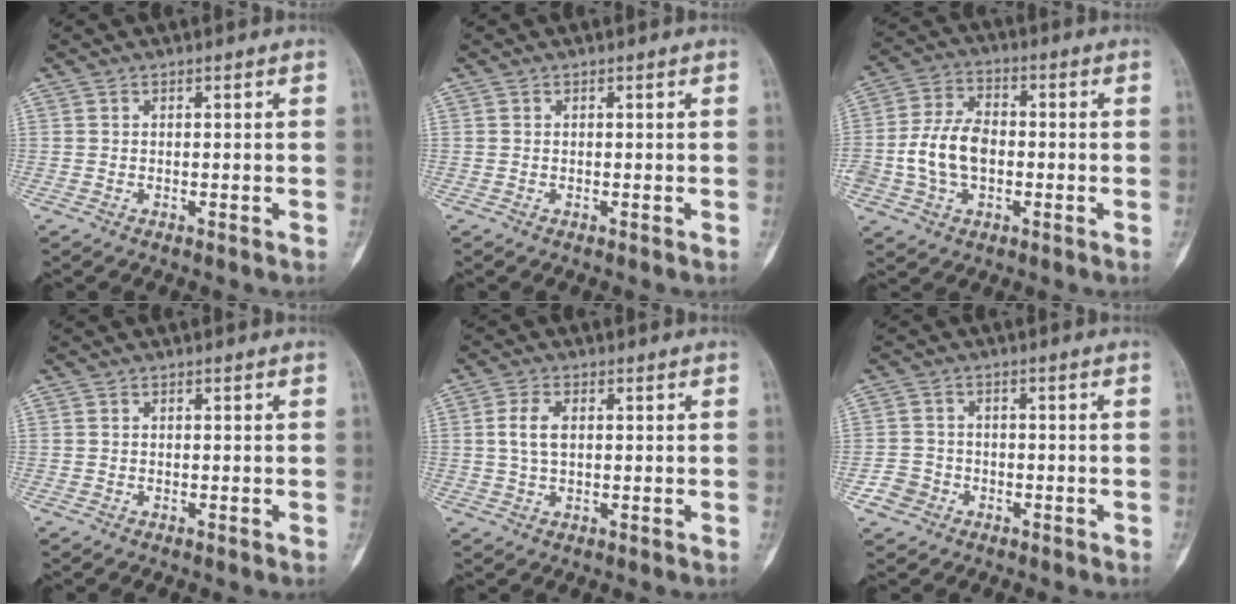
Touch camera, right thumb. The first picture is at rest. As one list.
[{"total": 0.0}, {"total": 10.3, "force": [-1.4, 6.6, 7.7], "torque": [-0.147, 0.025, -0.034]}, {"total": 0.0}, {"total": 4.0, "force": [0.7, 2.1, 3.4], "torque": [-0.077, 0.003, 0.011]}, {"total": 3.7, "force": [-1.9, 3.2, 0.5], "torque": [0.003, 0.018, -0.034]}]